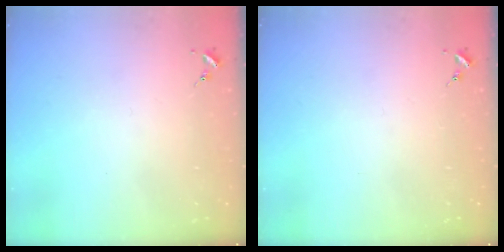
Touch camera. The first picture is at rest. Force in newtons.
{"total": 0.0}